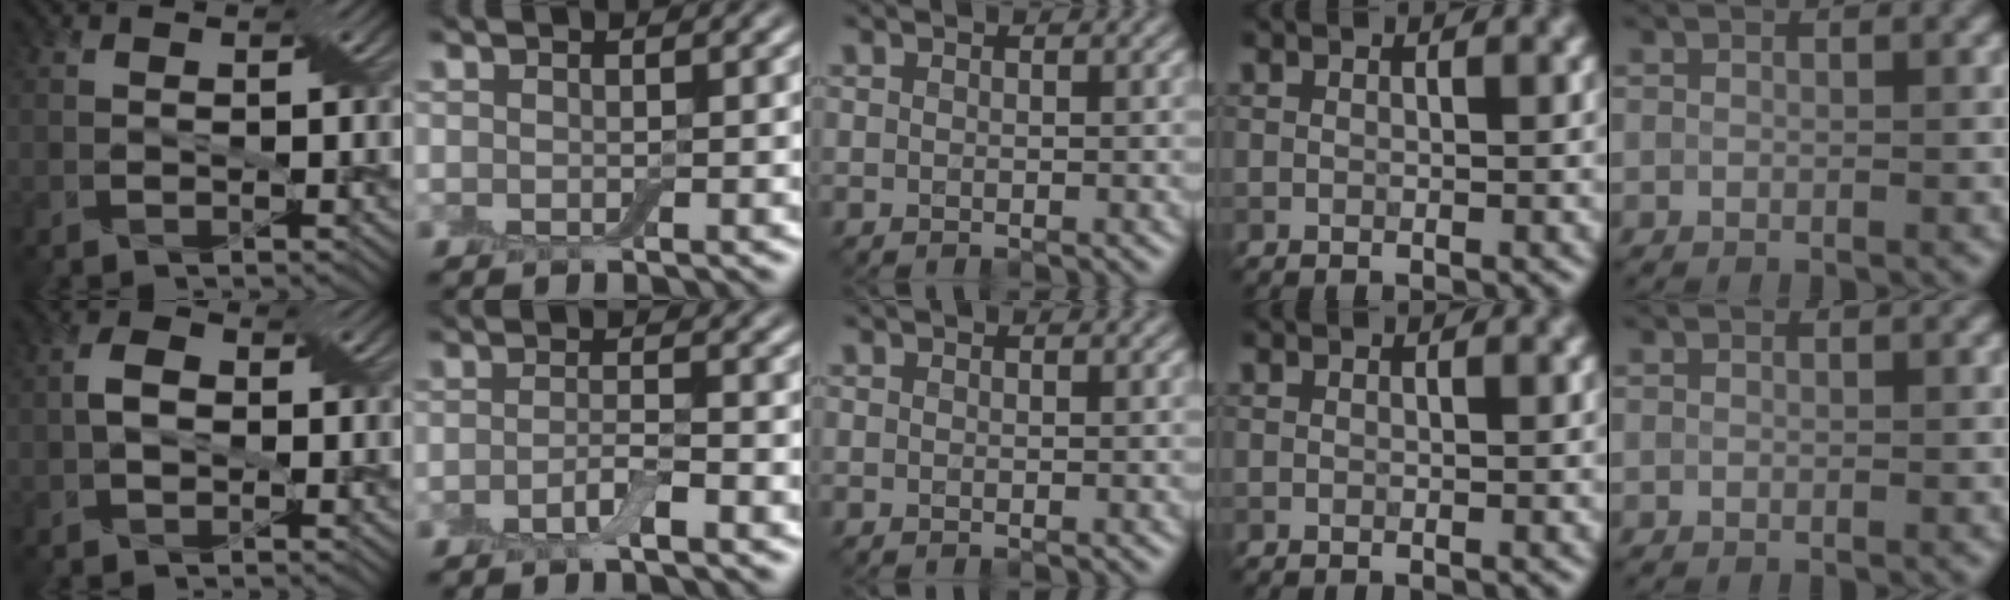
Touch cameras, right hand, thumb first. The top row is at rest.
{"thumb": {"total": 2.9, "force": [-0.3, 2.0, 2.1], "torque": [-0.047, 0.005, -0.009]}, "index": {"total": 2.1, "force": [-1.1, 0.4, 1.7], "torque": [-0.033, 0.003, -0.026]}}